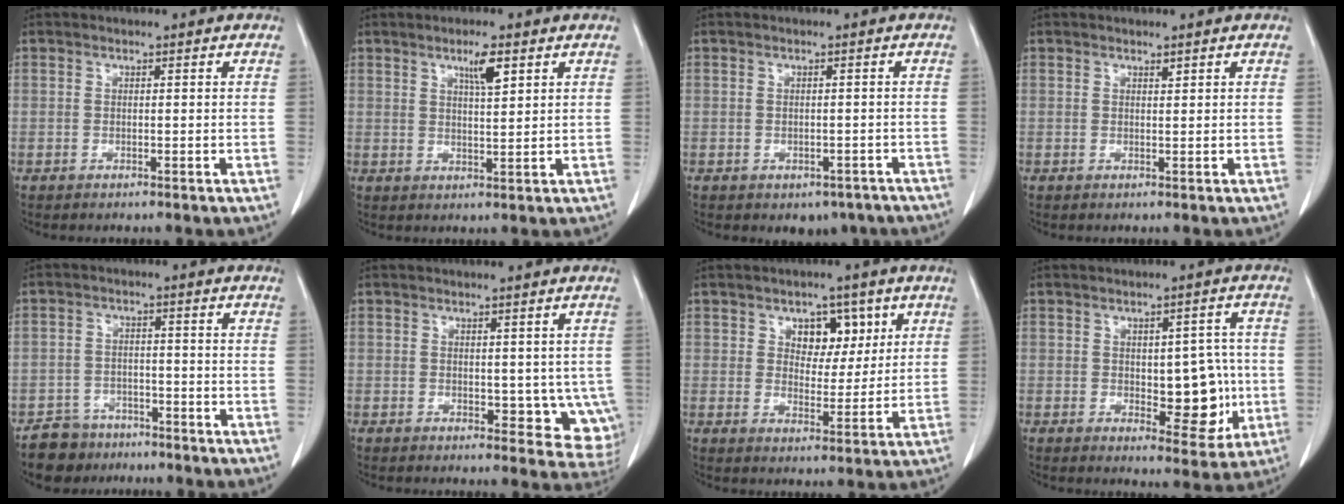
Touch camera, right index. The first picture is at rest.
{"total": 4.2, "force": [2.4, 0.5, 3.4], "torque": [-0.058, -0.003, 0.041]}
{"total": 4.3, "force": [-3.1, 2.7, 1.3], "torque": [-0.002, 0.011, -0.033]}
{"total": 0.7, "force": [0.6, 0.0, 0.3], "torque": [-0.006, -0.005, 0.010]}
{"total": 5.3, "force": [-3.9, 3.6, -0.2], "torque": [0.008, 0.011, -0.065]}
{"total": 6.9, "force": [0.1, 4.2, 5.4], "torque": [-0.034, -0.006, 0.009]}
{"total": 6.4, "force": [3.0, 4.1, 3.9], "torque": [-0.048, 0.009, 0.048]}
{"total": 8.7, "force": [-0.7, 4.0, 7.7], "torque": [-0.084, 0.005, 0.004]}